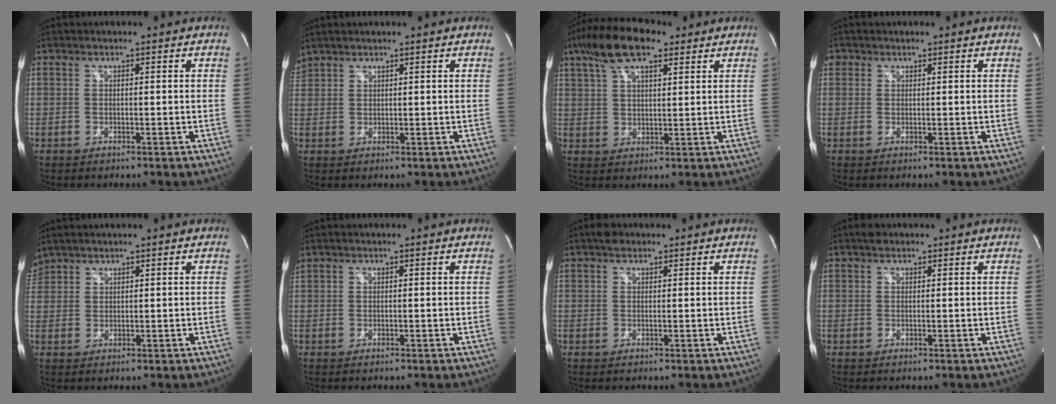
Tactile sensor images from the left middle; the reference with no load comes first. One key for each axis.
{"total": 2.2, "fx": 2.1, "fy": 0.6, "fz": 0.3, "tx": -0.016, "ty": 0.021, "tz": 0.047}
{"total": 11.1, "fx": 7.0, "fy": 3.7, "fz": 7.7, "tx": -0.151, "ty": 0.030, "tz": 0.127}
{"total": 1.4, "fx": 0.7, "fy": 1.2, "fz": 0.1, "tx": 0.008, "ty": 0.005, "tz": 0.010}
{"total": 3.0, "fx": 2.8, "fy": 1.2, "fz": 0.2, "tx": -0.013, "ty": 0.020, "tz": 0.059}
{"total": 0.5, "fx": 0.5, "fy": 0.0, "fz": 0.2, "tx": -0.017, "ty": 0.016, "tz": 0.016}
{"total": 1.9, "fx": 1.4, "fy": 1.0, "fz": 0.7, "tx": -0.015, "ty": 0.012, "tz": 0.020}
{"total": 1.3, "fx": 1.0, "fy": 0.6, "fz": 0.4, "tx": -0.011, "ty": 0.009, "tz": 0.016}